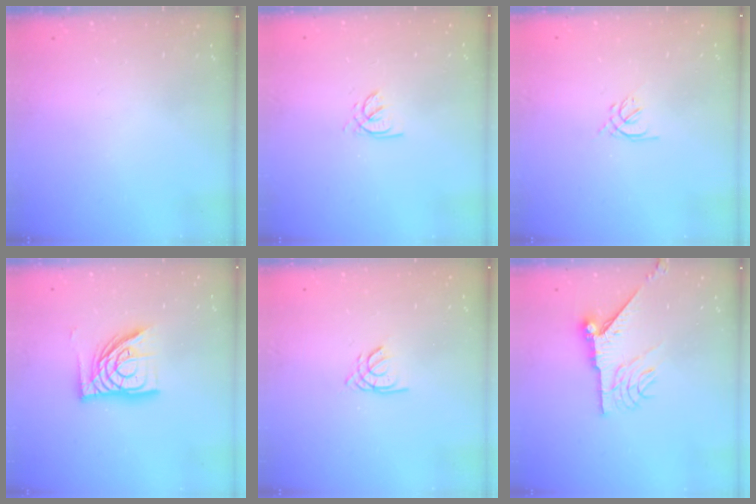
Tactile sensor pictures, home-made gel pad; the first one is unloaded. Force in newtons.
{"total": 2.0, "press": 2.0, "slide": 0.4}
{"total": 1.7, "press": 1.6, "slide": 0.5}
{"total": 15.0, "press": 15.0, "slide": 1.2}
{"total": 2.4, "press": 2.4, "slide": 0.1}
{"total": 10.1, "press": 10.1, "slide": 0.3}